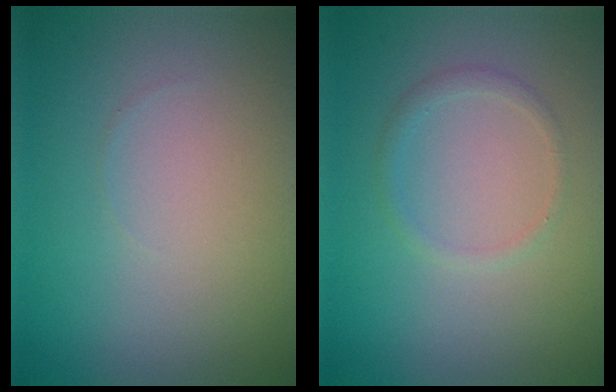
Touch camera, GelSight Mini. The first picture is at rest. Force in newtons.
{"total": 1.1, "press": 1.1, "slide": 0.0}